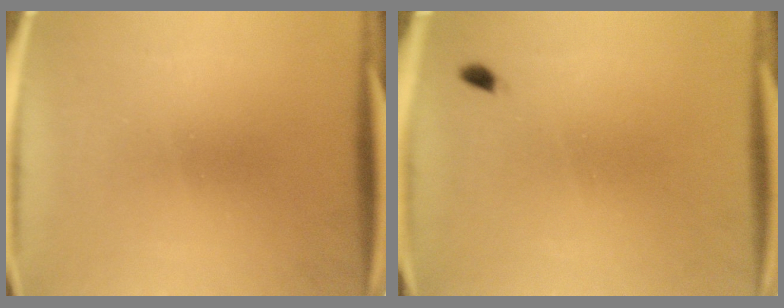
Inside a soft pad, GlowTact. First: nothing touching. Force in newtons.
{"total": 0.7}